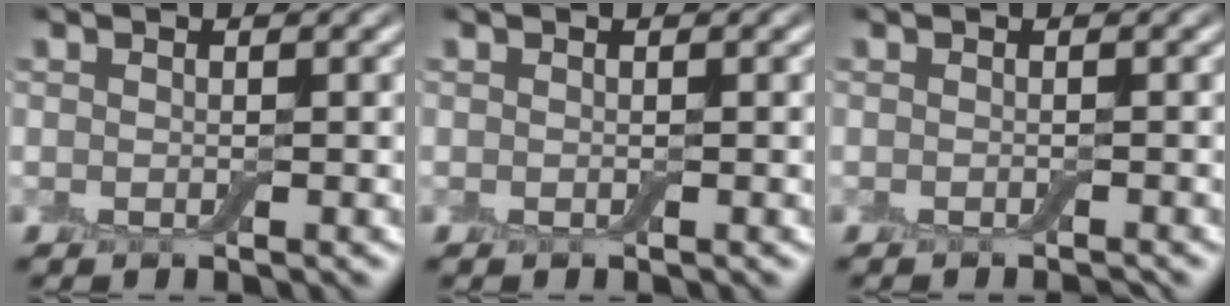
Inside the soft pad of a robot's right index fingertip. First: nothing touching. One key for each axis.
{"total": 0.0}
{"total": 0.6, "fx": -0.5, "fy": 0.0, "fz": 0.4, "tx": -0.002, "ty": 0.000, "tz": -0.010}